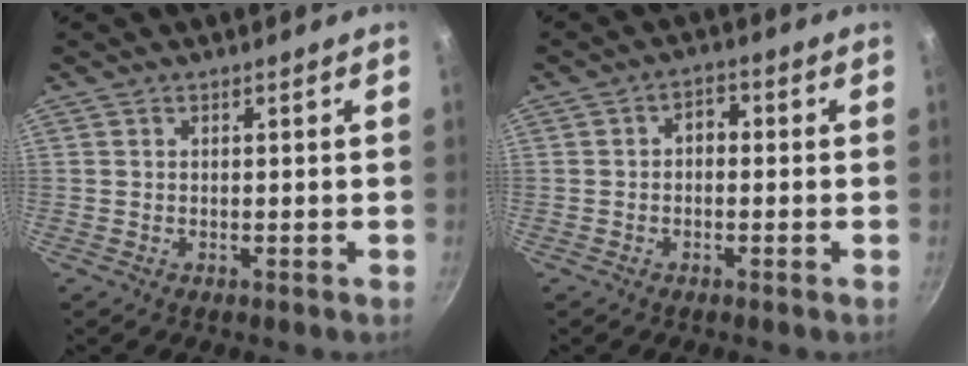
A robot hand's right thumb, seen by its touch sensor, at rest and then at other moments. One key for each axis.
{"total": 2.9, "fx": -0.3, "fy": 2.0, "fz": 2.1, "tx": -0.019, "ty": 0.015, "tz": -0.016}